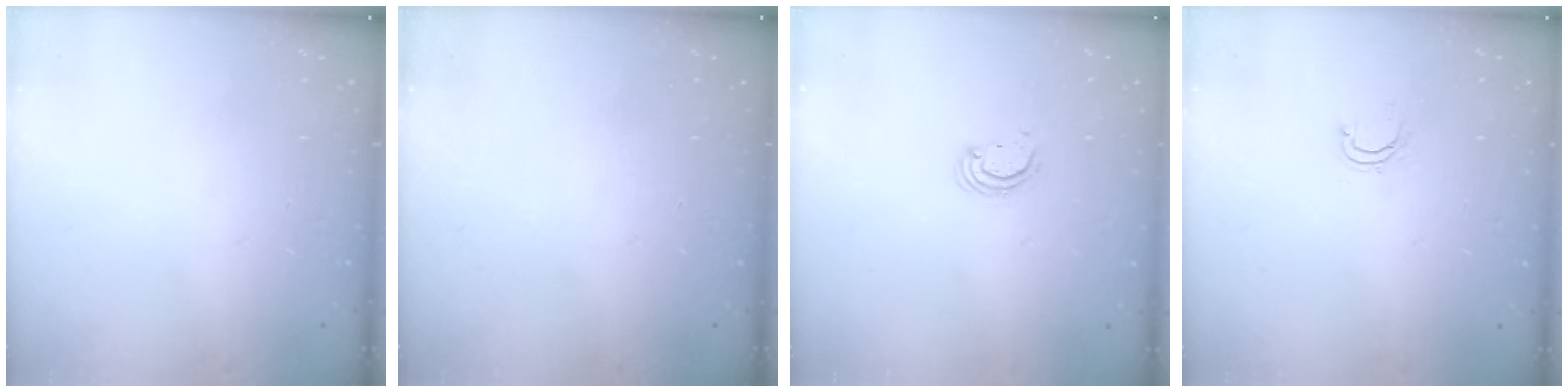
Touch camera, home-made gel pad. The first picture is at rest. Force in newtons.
{"total": 0.0}
{"total": 2.2, "press": 2.2, "slide": 0.2}
{"total": 3.7, "press": 3.7, "slide": 0.3}